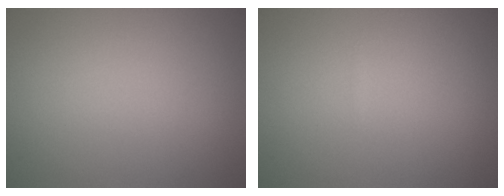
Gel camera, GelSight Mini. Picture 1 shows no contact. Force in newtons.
{"total": 0.0}